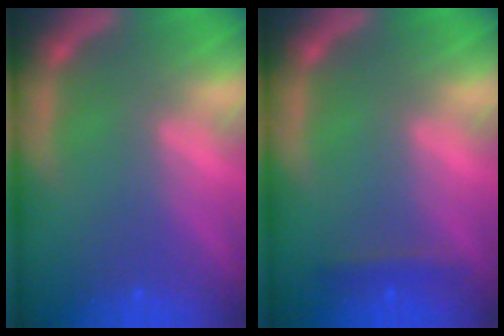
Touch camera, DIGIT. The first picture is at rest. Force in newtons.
{"total": 1.4}